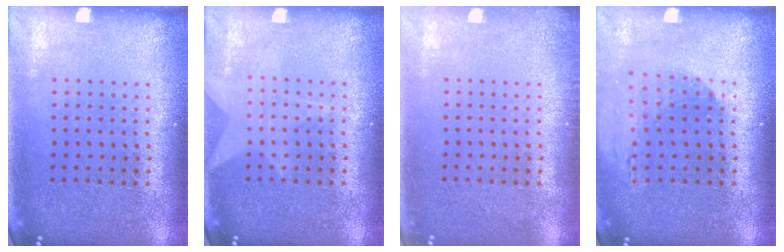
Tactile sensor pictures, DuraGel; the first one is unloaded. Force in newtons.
{"total": 1.3, "press": 1.3, "slide": 0.1}
{"total": 0.9, "press": 0.8, "slide": 0.2}
{"total": 1.2, "press": 1.2, "slide": 0.2}